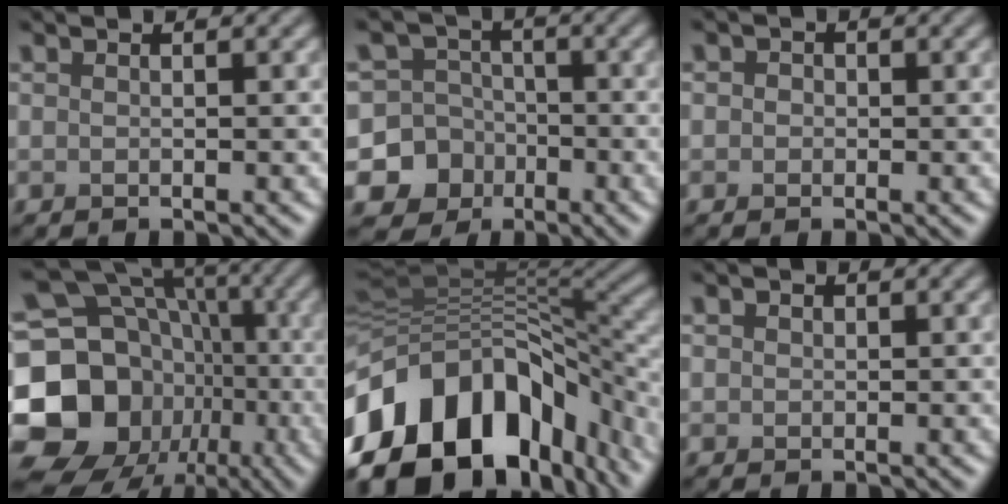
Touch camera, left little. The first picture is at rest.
{"total": 9.4, "force": [-3.7, 8.6, 1.1], "torque": [-0.029, -0.009, -0.081]}
{"total": 1.3, "force": [0.2, 1.2, 0.4], "torque": [0.010, 0.002, -0.011]}
{"total": 19.7, "force": [-5.2, 16.7, 8.9], "torque": [-0.178, -0.004, -0.115]}
{"total": 16.8, "force": [-8.2, 10.3, 10.4], "torque": [-0.214, -0.013, -0.124]}
{"total": 1.0, "force": [0.4, 0.9, 0.3], "torque": [0.002, 0.004, -0.003]}